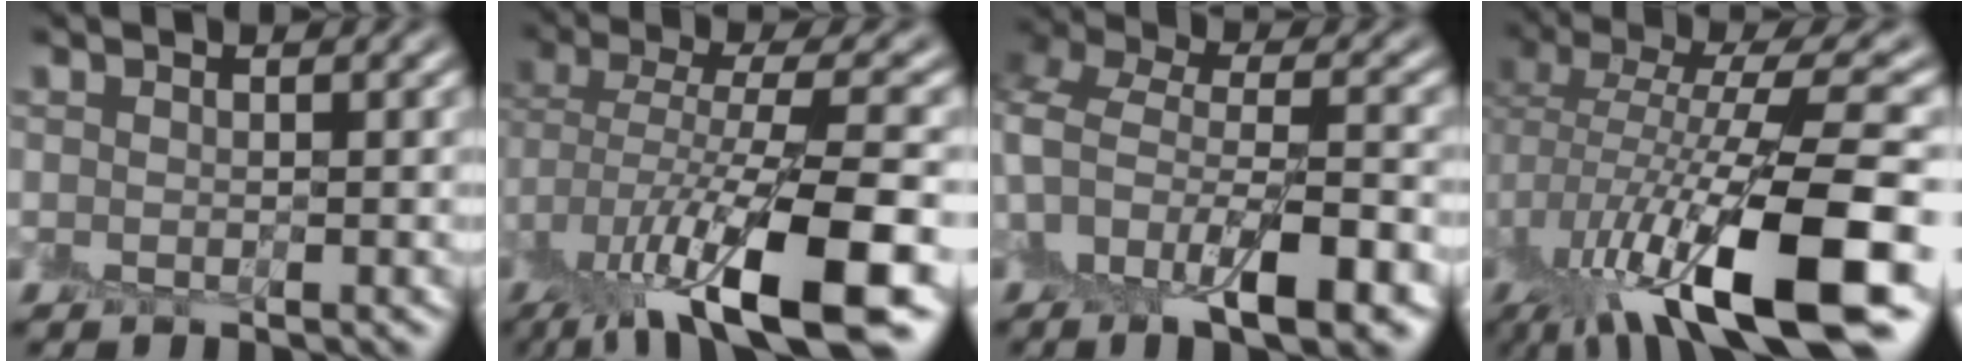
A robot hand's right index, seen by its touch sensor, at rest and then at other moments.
{"total": 11.3, "force": [-4.7, 3.4, 9.7], "torque": [-0.177, -0.008, -0.076]}
{"total": 9.6, "force": [-3.0, 4.9, 7.7], "torque": [-0.150, -0.006, -0.049]}
{"total": 13.4, "force": [-4.1, 3.9, 12.2], "torque": [-0.222, -0.004, -0.063]}